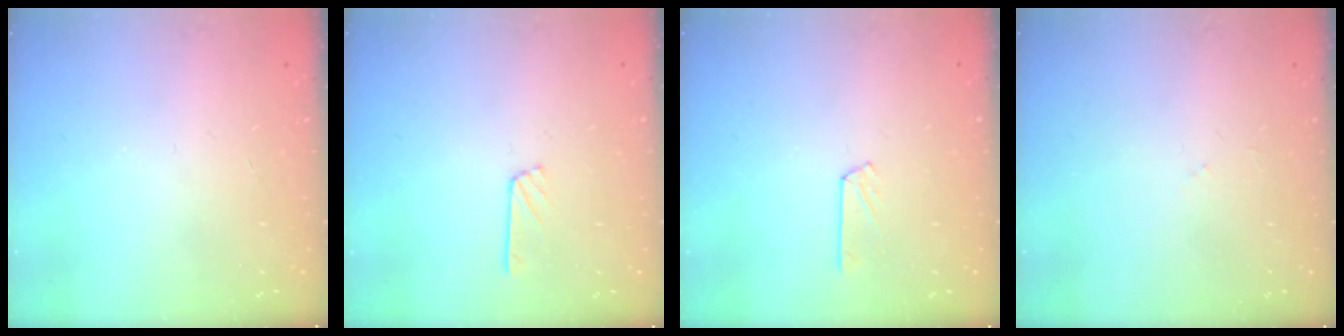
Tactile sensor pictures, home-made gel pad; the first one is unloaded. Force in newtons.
{"total": 4.8, "press": 4.7, "slide": 0.5}
{"total": 3.5, "press": 3.5, "slide": 0.4}
{"total": 3.3, "press": 3.3, "slide": 0.3}